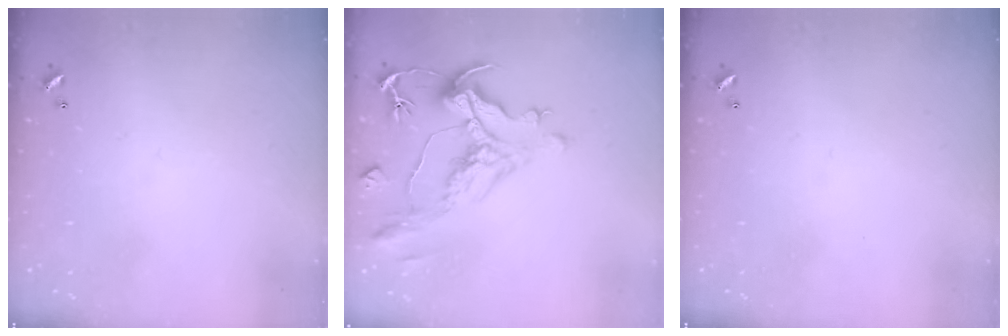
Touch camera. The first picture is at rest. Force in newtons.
{"total": 1.9, "press": 0.8, "slide": 1.7}
{"total": 0.0}